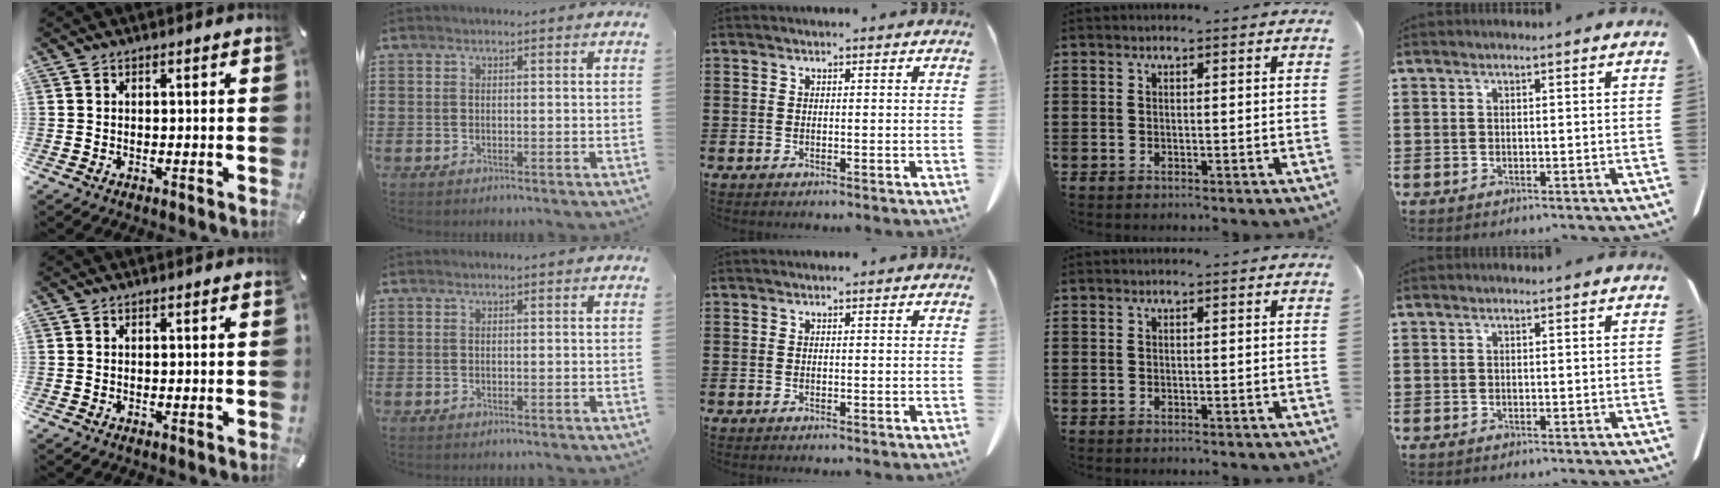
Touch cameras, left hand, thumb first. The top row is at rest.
{}